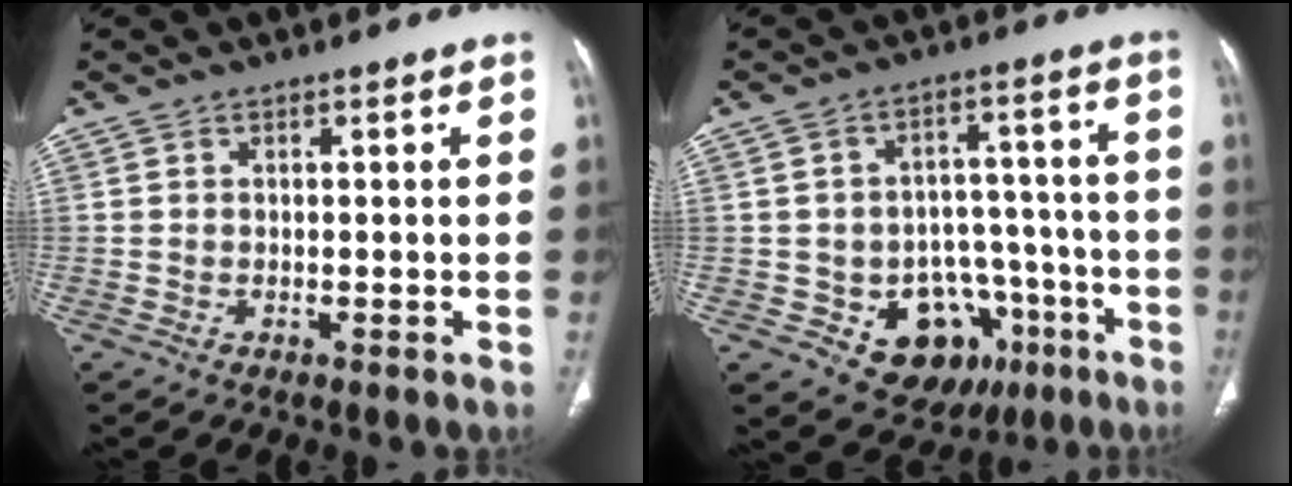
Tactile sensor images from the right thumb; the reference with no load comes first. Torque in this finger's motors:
{"motor_torque": [3.39, -0.32, 0.84, -0.70, 0.03]}